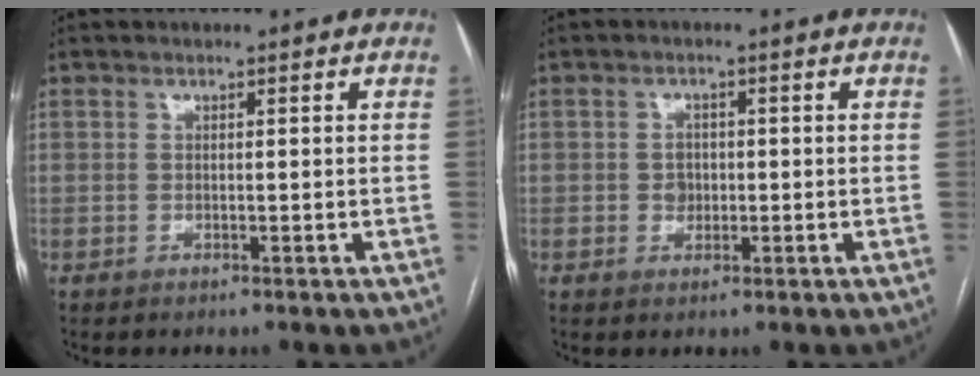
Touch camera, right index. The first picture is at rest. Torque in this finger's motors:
{"motor_torque": [0.60, 0.30, 0.10, 0.01]}